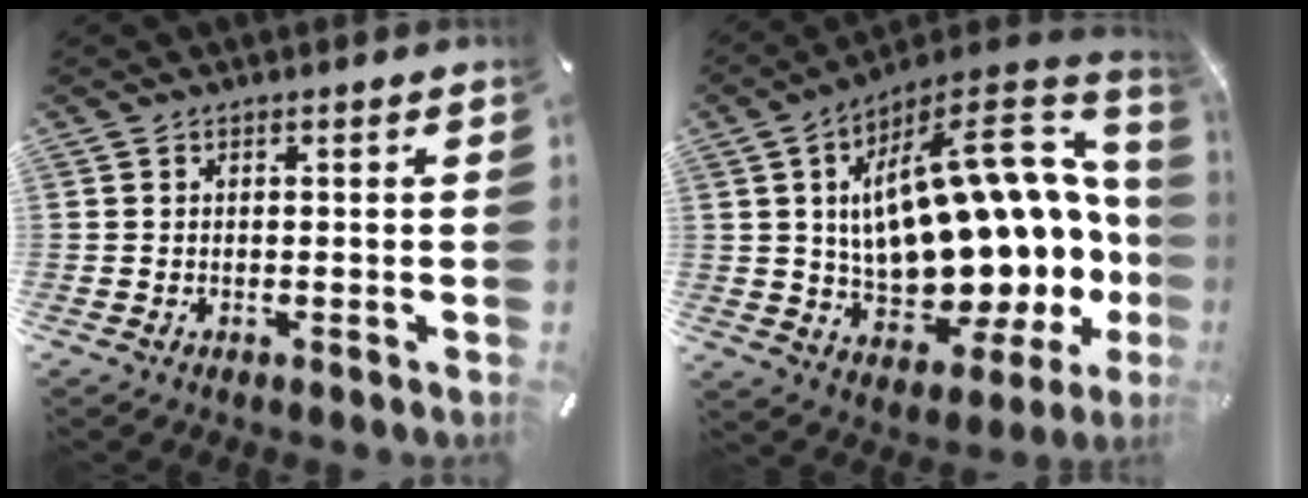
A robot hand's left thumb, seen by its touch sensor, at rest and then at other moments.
{"total": 24.7, "force": [2.1, 12.5, 21.2], "torque": [-0.305, -0.046, 0.046]}